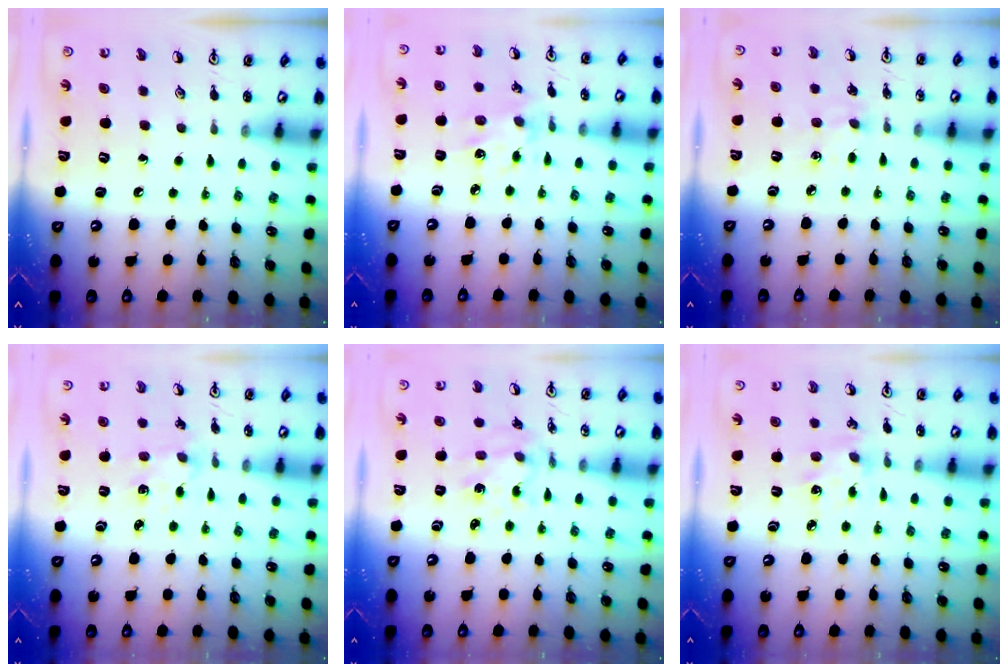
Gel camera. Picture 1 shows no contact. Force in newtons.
{"total": 3.3, "press": 3.3, "slide": 0.7}
{"total": 5.2, "press": 5.2, "slide": 0.7}
{"total": 2.4, "press": 2.4, "slide": 0.3}
{"total": 2.3, "press": 2.3, "slide": 0.4}
{"total": 1.7, "press": 1.7, "slide": 0.4}